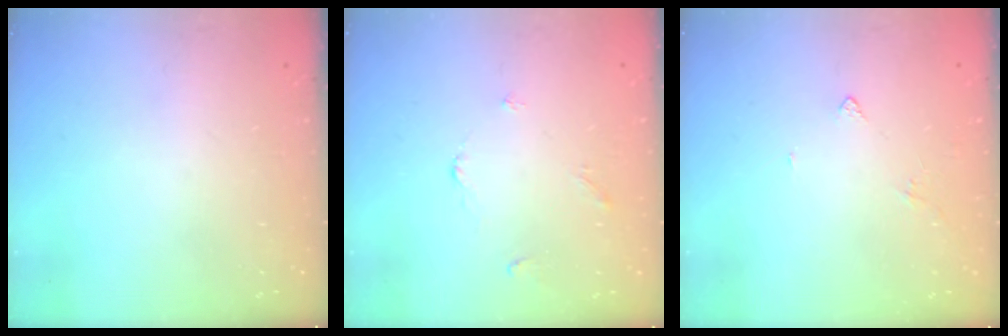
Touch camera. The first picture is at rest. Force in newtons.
{"total": 2.9, "press": 2.9, "slide": 0.5}
{"total": 2.6, "press": 2.6, "slide": 0.6}